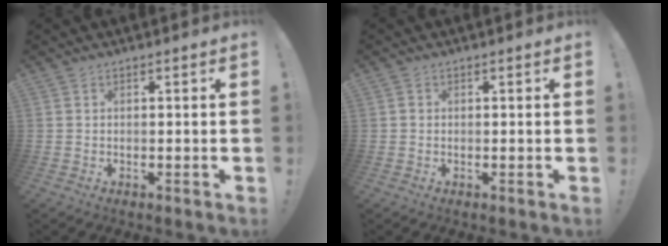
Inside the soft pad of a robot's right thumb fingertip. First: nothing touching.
{"total": 0.6, "force": [0.0, 0.6, 0.2], "torque": [-0.007, 0.004, 0.000]}